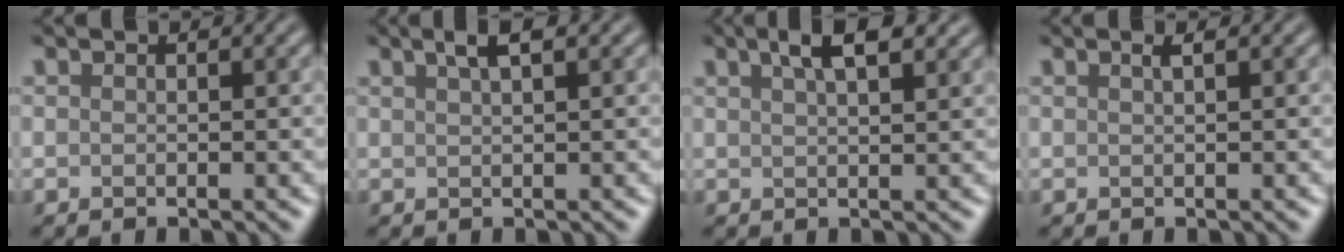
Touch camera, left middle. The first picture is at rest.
{"total": 1.8, "force": [1.2, 0.3, 1.4], "torque": [-0.022, 0.004, 0.018]}
{"total": 3.8, "force": [2.5, 1.0, 2.7], "torque": [-0.040, 0.010, 0.040]}
{"total": 0.8, "force": [0.4, 0.1, 0.6], "torque": [-0.012, 0.002, 0.006]}